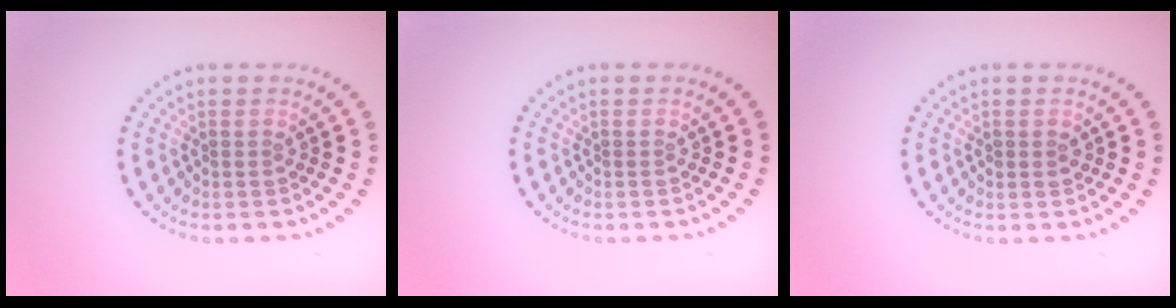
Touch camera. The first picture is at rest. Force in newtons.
{"total": 0.0}
{"total": 0.8, "press": 0.8, "slide": 0.1}